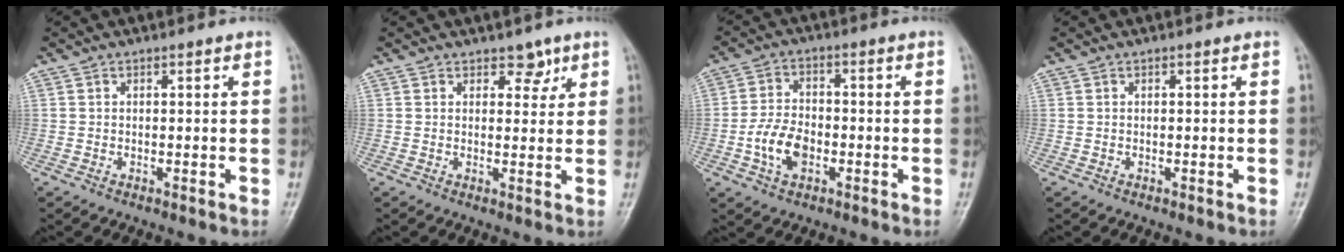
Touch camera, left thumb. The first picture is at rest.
{"total": 3.0, "force": [2.0, 1.8, 1.3], "torque": [0.005, -0.011, 0.026]}
{"total": 7.7, "force": [-2.3, 5.0, 5.3], "torque": [-0.094, 0.014, -0.047]}
{"total": 0.0}